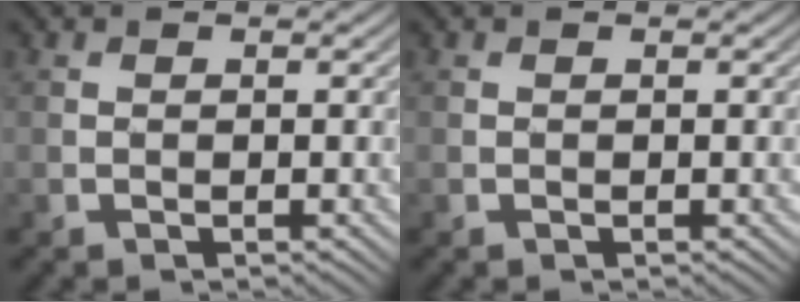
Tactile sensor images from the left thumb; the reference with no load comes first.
{"total": 0.0}